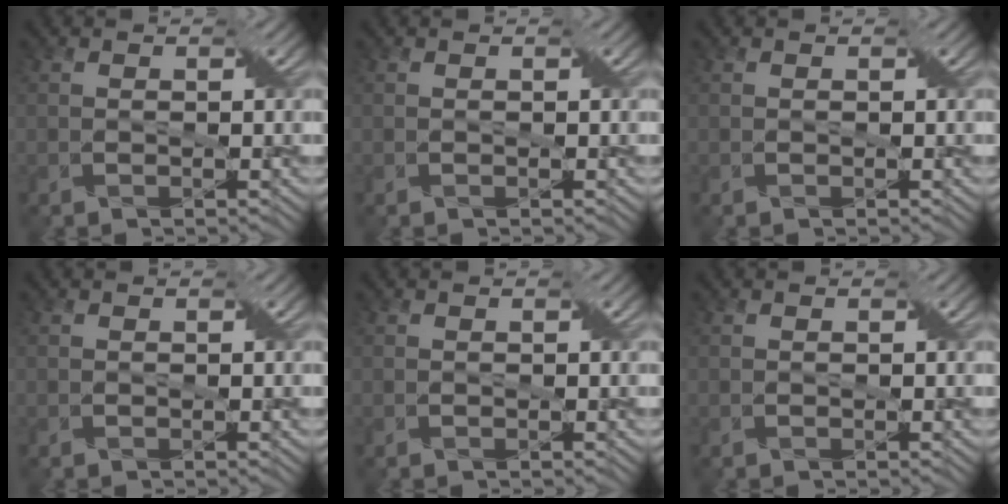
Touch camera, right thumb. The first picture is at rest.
{"total": 0.0}
{"total": 0.0}
{"total": 0.0}
{"total": 0.0}
{"total": 0.0}